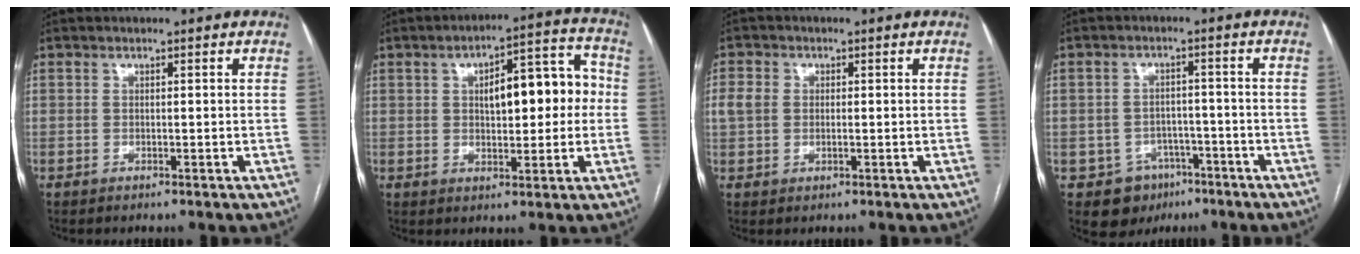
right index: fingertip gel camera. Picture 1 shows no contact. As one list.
[{"total": 11.0, "force": [0.9, 4.4, 10.0], "torque": [-0.134, 0.041, 0.019]}, {"total": 3.3, "force": [0.3, 2.7, 1.9], "torque": [-0.053, 0.014, 0.006]}, {"total": 6.5, "force": [-3.4, 5.4, 0.9], "torque": [-0.008, 0.013, -0.041]}]